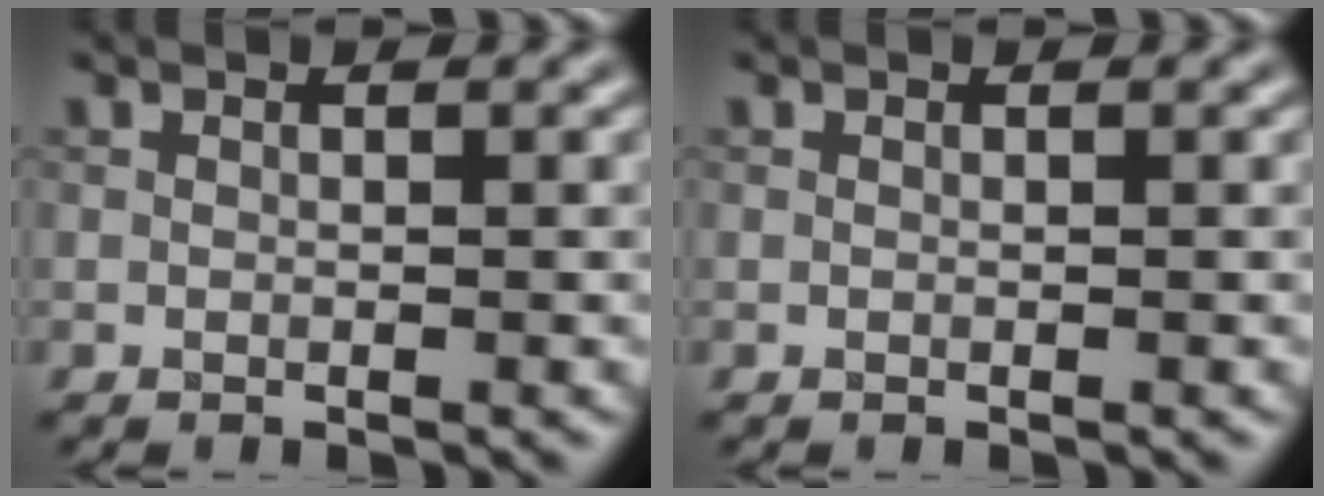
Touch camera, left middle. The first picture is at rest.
{"total": 0.0}